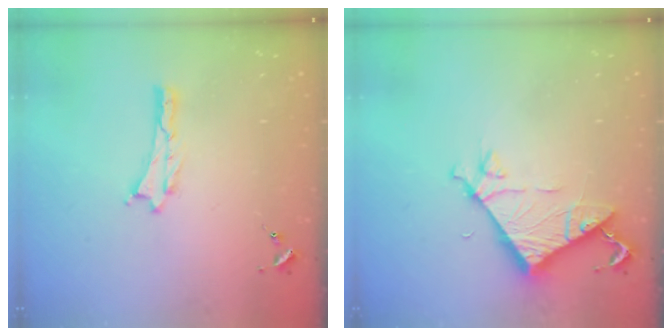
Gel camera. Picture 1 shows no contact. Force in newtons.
{"total": 7.2, "press": 7.1, "slide": 0.4}